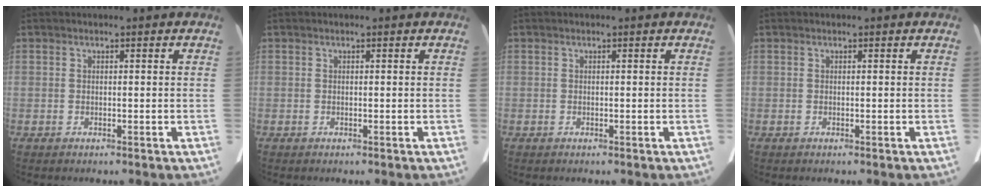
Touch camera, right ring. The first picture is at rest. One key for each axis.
{"total": 0.0}
{"total": 0.0}
{"total": 0.0}